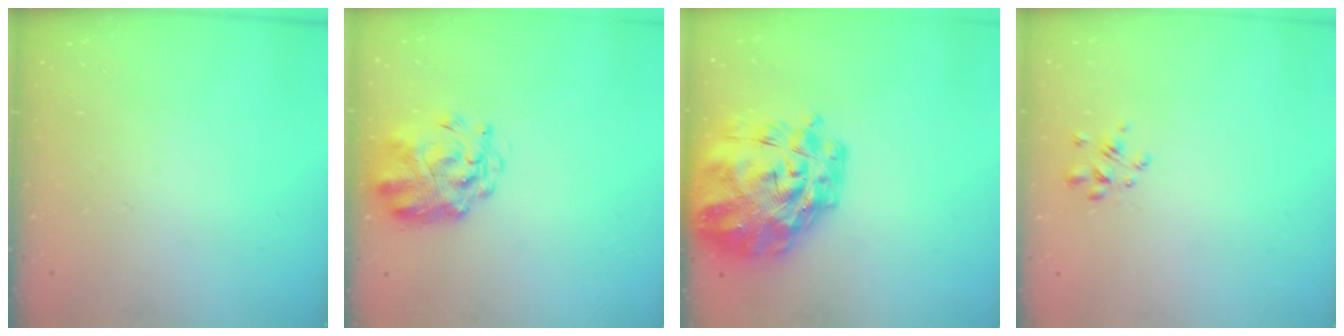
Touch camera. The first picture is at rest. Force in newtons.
{"total": 3.8, "press": 3.4, "slide": 1.6}
{"total": 17.4, "press": 16.2, "slide": 6.3}
{"total": 2.7, "press": 2.4, "slide": 1.1}